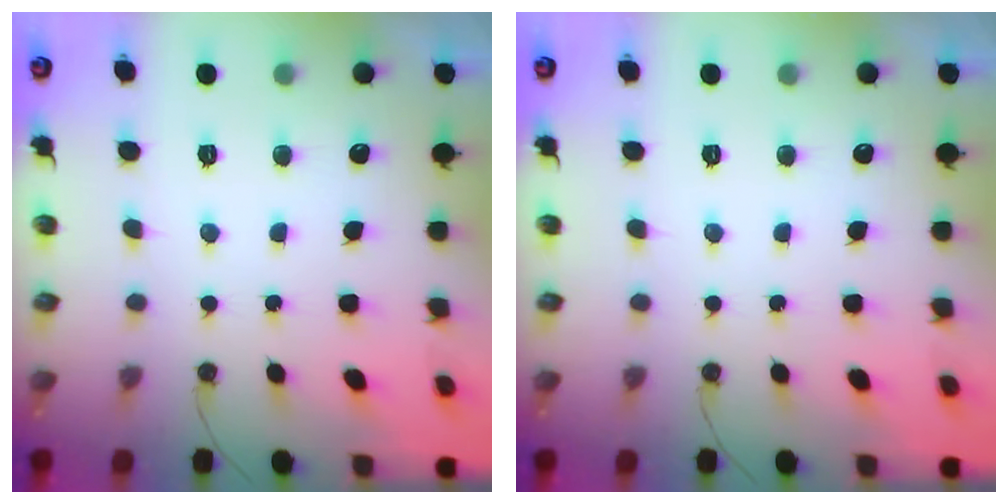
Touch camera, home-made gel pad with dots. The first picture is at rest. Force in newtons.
{"total": 0.0}